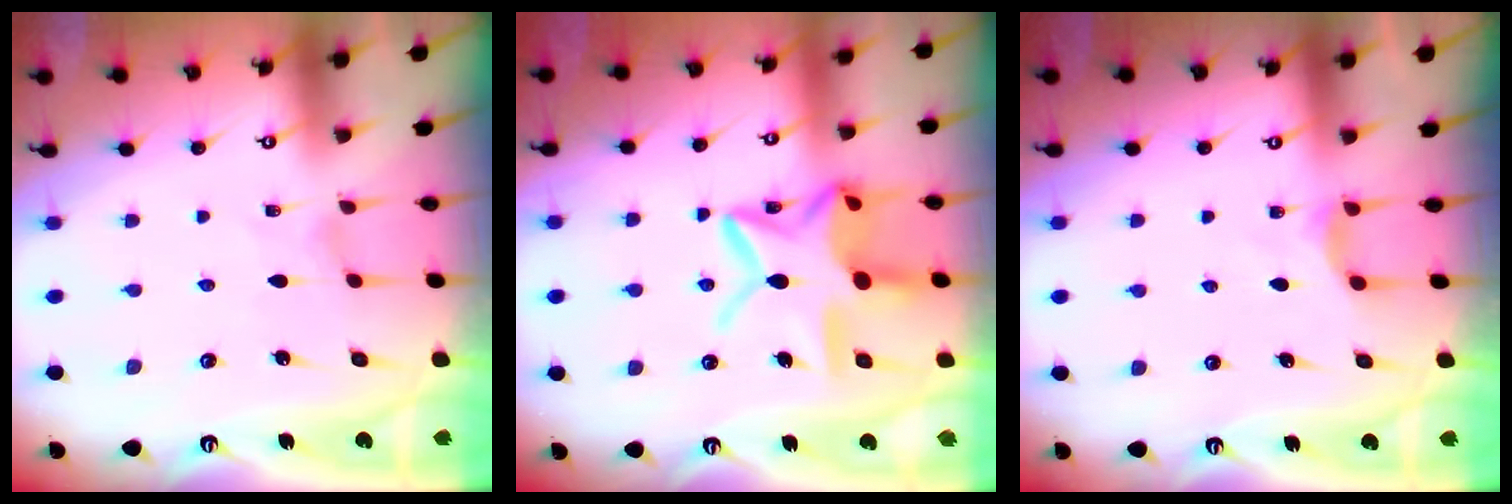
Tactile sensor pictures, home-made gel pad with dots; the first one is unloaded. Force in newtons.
{"total": 17.5, "press": 17.4, "slide": 1.2}
{"total": 2.6, "press": 2.5, "slide": 0.4}